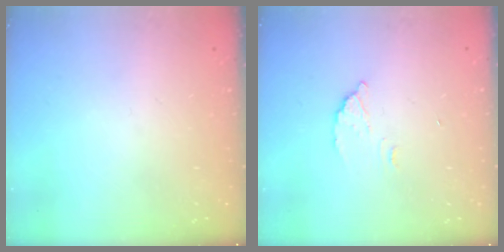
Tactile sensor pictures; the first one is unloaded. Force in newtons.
{"total": 2.7, "press": 2.7, "slide": 0.1}